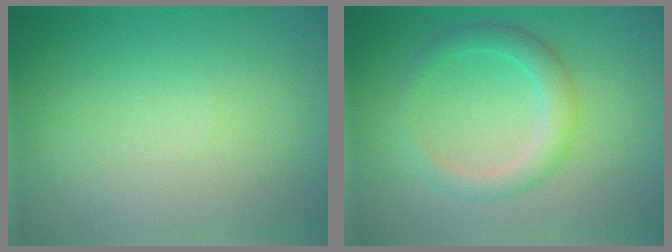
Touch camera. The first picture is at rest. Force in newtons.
{"total": 2.8, "press": 2.8, "slide": 0.3}